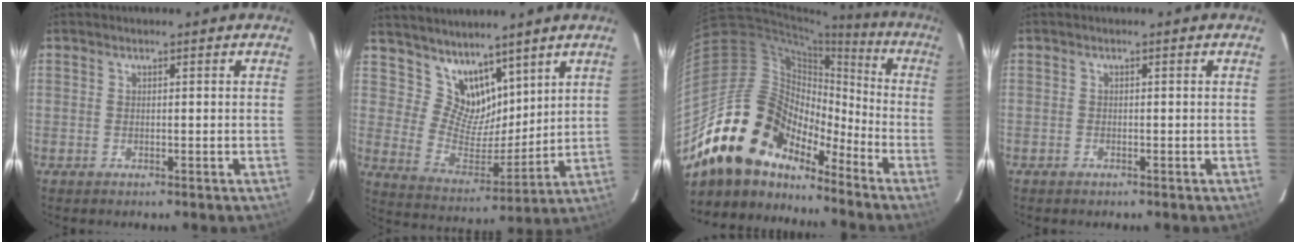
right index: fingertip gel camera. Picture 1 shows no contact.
{"total": 11.2, "force": [8.4, 6.2, 4.1], "torque": [-0.070, -0.003, 0.167]}
{"total": 19.4, "force": [-14.3, 10.4, 7.9], "torque": [-0.150, 0.024, -0.262]}
{"total": 0.9, "force": [-0.7, 0.5, 0.0], "torque": [-0.002, 0.004, -0.012]}